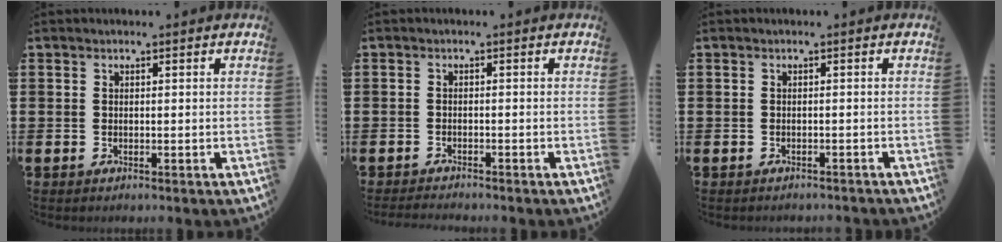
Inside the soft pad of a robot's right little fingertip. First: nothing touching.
{"total": 0.5, "force": [-0.5, -0.1, -0.1], "torque": [0.000, 0.001, -0.010]}
{"total": 0.5, "force": [-0.5, 0.0, 0.0], "torque": [-0.001, -0.002, -0.011]}